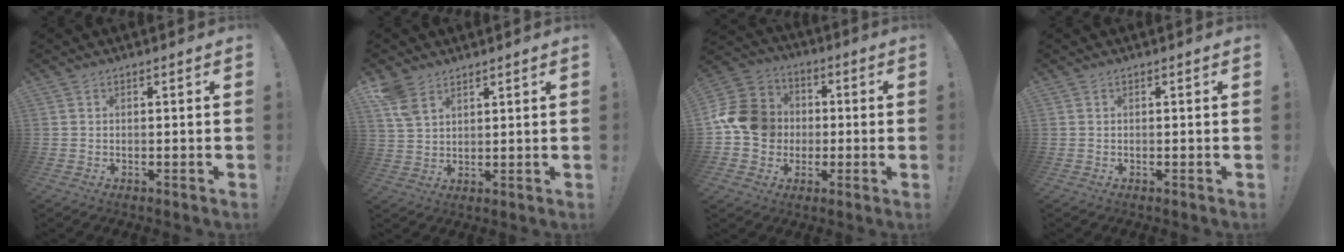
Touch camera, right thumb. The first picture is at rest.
{"total": 6.7, "force": [4.5, 3.7, 3.4], "torque": [-0.060, -0.018, 0.088]}
{"total": 13.3, "force": [-0.7, 12.1, 5.3], "torque": [-0.081, 0.015, -0.006]}
{"total": 0.0}